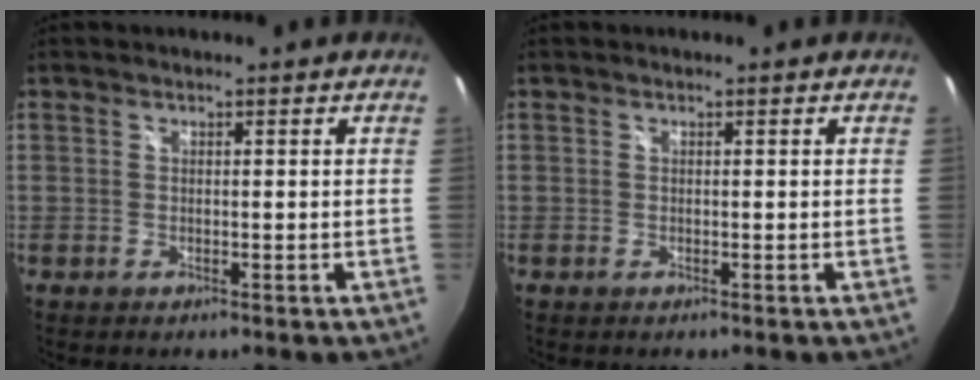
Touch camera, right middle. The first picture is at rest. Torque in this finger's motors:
{"motor_torque": [-0.22, -0.19, -0.02, -0.01]}